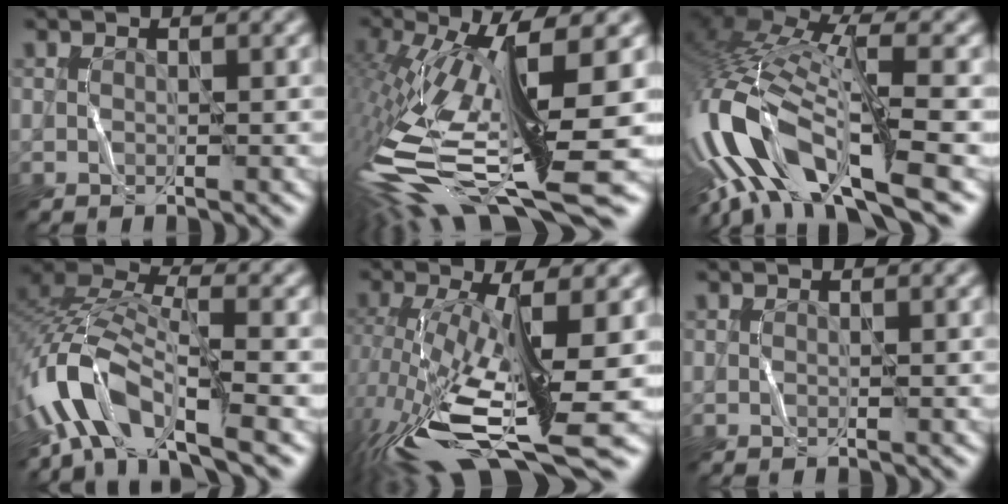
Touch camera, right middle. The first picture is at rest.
{"total": 15.3, "force": [-4.7, 4.4, 13.9], "torque": [-0.285, -0.001, -0.079]}
{"total": 13.2, "force": [-5.3, 4.8, 11.1], "torque": [-0.248, 0.015, -0.088]}
{"total": 9.4, "force": [-4.8, 3.8, 7.1], "torque": [-0.147, 0.017, -0.103]}
{"total": 13.5, "force": [-3.8, 4.2, 12.3], "torque": [-0.253, -0.018, -0.058]}
{"total": 0.0}